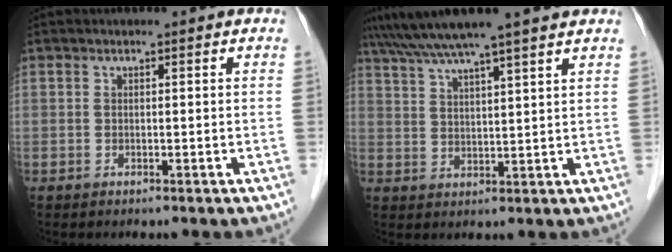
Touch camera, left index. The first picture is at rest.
{"total": 10.8, "force": [9.1, -0.8, 5.7], "torque": [-0.101, 0.032, 0.134]}